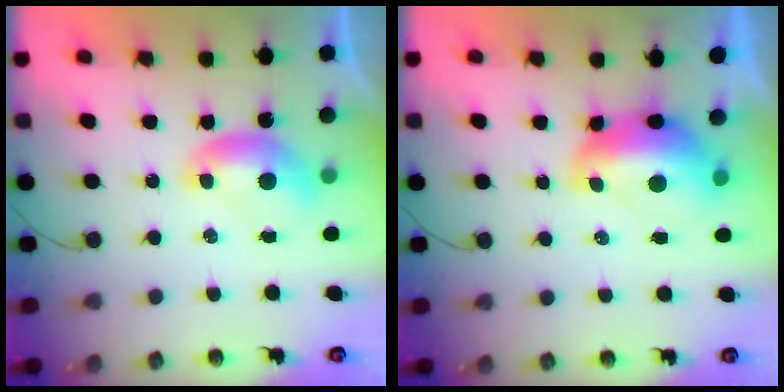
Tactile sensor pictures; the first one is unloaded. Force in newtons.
{"total": 3.9, "press": 3.8, "slide": 0.8}